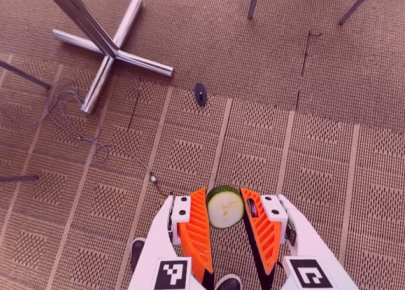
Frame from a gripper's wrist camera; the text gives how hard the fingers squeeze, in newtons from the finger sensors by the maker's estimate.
{"total": 7.3, "left": 7.0, "right": 7.6}